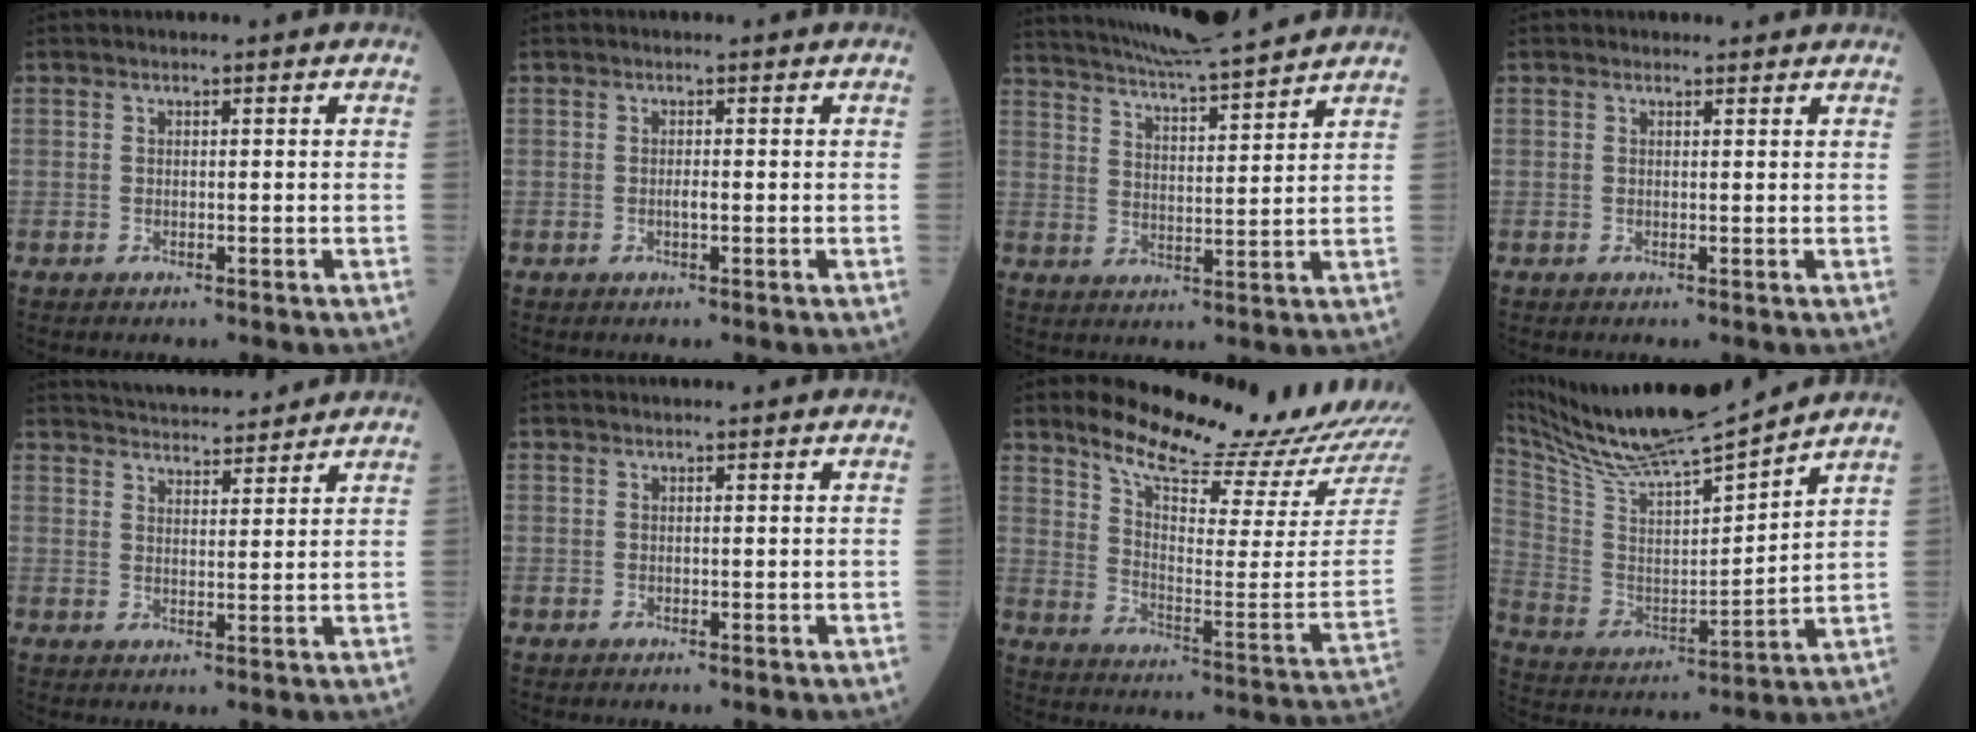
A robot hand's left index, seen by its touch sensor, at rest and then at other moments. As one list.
[{"total": 0.8, "force": [-0.5, 0.0, 0.6], "torque": [-0.013, -0.006, -0.010]}, {"total": 14.8, "force": [13.6, -0.2, 5.7], "torque": [-0.111, 0.010, 0.209]}, {"total": 1.3, "force": [1.3, 0.4, 0.0], "torque": [-0.007, -0.001, 0.010]}, {"total": 11.8, "force": [11.2, 1.9, 3.2], "torque": [-0.048, 0.015, 0.161]}, {"total": 0.0}, {"total": 19.0, "force": [17.7, -0.2, 7.1], "torque": [-0.132, -0.107, 0.246]}, {"total": 17.6, "force": [16.0, 0.1, 7.5], "torque": [-0.152, -0.007, 0.287]}]